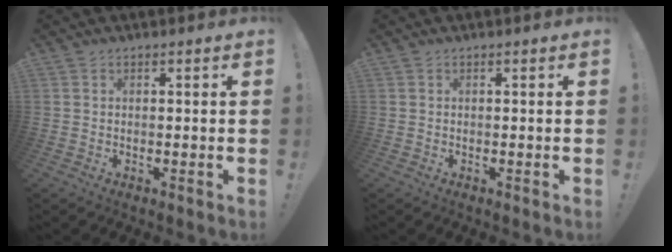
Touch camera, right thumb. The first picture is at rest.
{"total": 0.0}